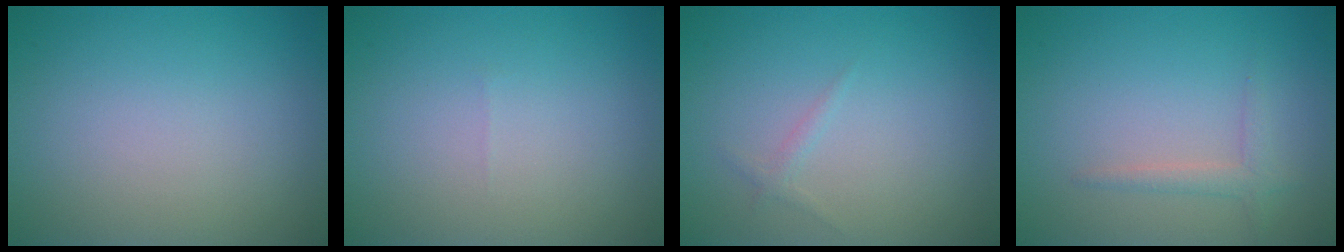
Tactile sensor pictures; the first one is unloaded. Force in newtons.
{"total": 0.0}
{"total": 0.6, "press": 0.6, "slide": 0.1}
{"total": 1.4, "press": 1.4, "slide": 0.1}